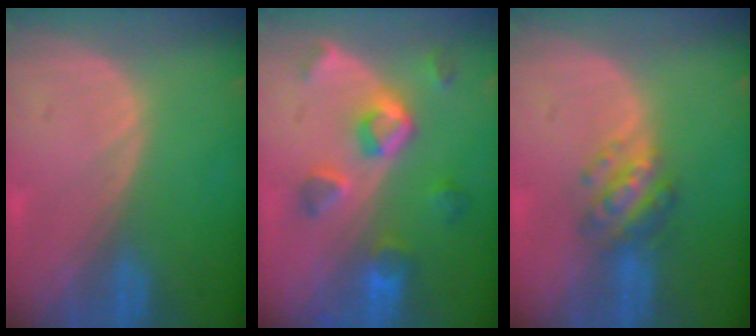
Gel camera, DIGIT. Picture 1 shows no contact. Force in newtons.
{"total": 7.8, "press": 7.0, "slide": 3.4}
{"total": 5.4, "press": 5.0, "slide": 1.9}